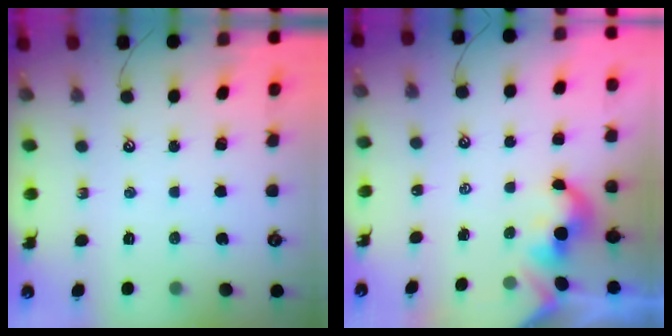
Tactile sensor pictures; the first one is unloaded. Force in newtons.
{"total": 2.0, "press": 1.9, "slide": 0.4}